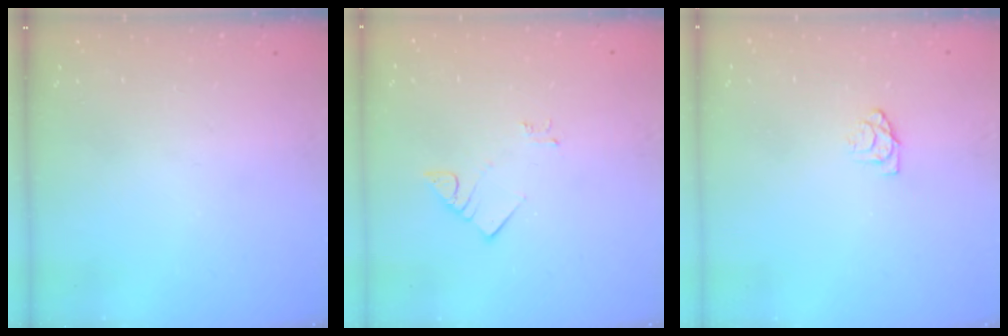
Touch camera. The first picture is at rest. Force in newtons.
{"total": 3.2, "press": 3.2, "slide": 0.4}
{"total": 4.5, "press": 4.5, "slide": 0.3}